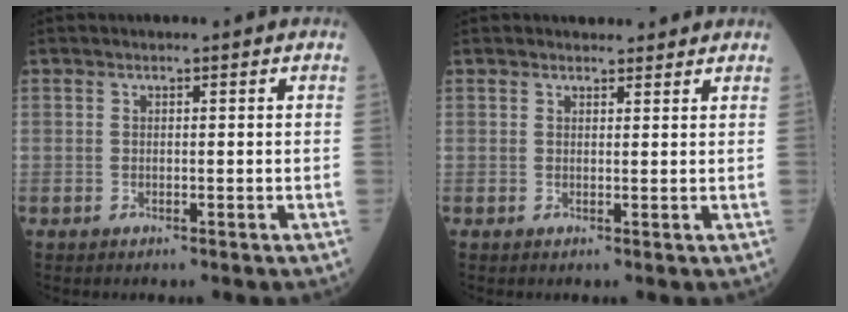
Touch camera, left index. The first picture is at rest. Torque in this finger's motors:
{"motor_torque": [0.51, -0.49, 0.16, 0.06]}